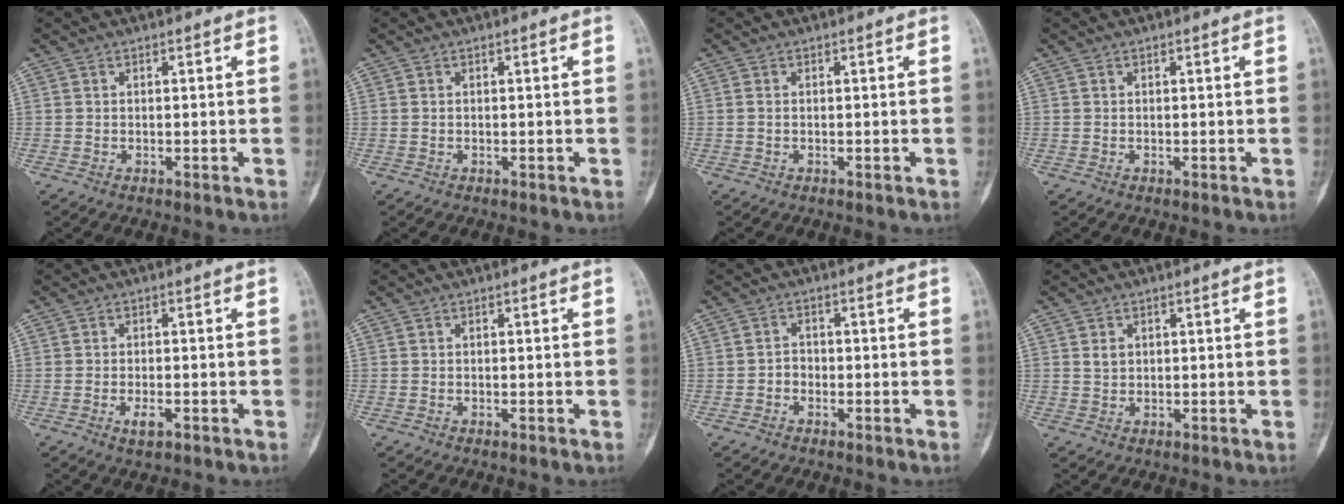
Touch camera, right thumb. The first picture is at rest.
{"total": 0.0}
{"total": 0.5, "force": [-0.2, 0.3, 0.4], "torque": [-0.008, 0.001, -0.007]}
{"total": 0.0}
{"total": 2.7, "force": [-1.1, 1.1, 2.1], "torque": [-0.035, 0.003, -0.018]}
{"total": 0.0}
{"total": 2.0, "force": [-1.0, 1.5, 0.7], "torque": [0.000, 0.011, -0.025]}
{"total": 1.7, "force": [0.6, 1.3, 0.9], "torque": [-0.012, -0.002, 0.013]}